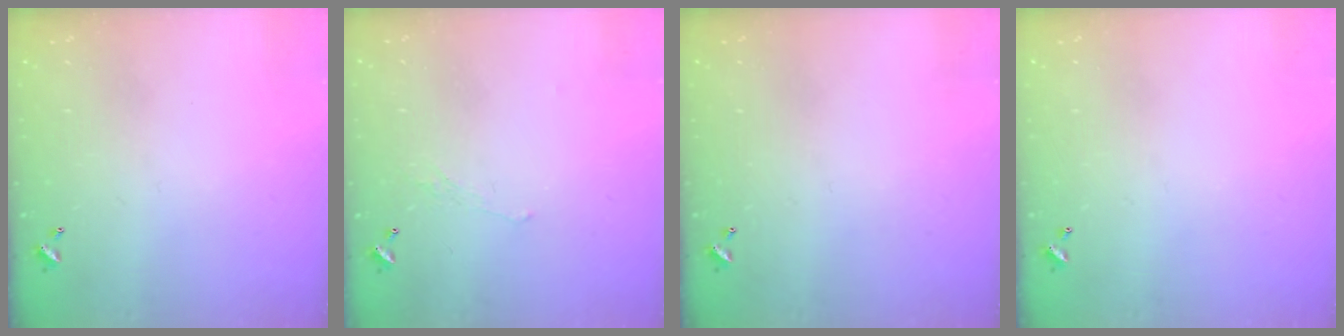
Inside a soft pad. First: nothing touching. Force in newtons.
{"total": 0.6, "press": 0.2, "slide": 0.6}
{"total": 0.0}
{"total": 0.0}